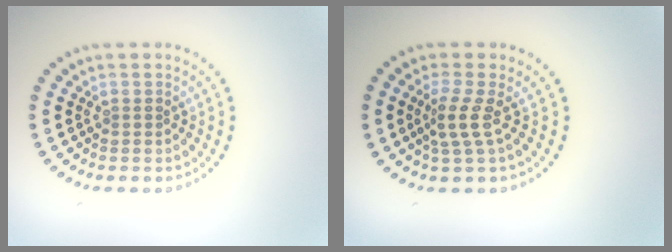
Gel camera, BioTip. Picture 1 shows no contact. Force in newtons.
{"total": 2.2, "press": 1.5, "slide": 1.7}